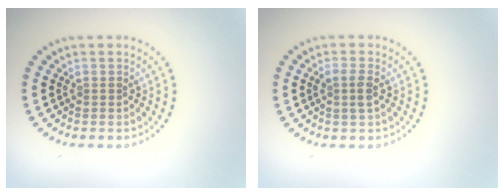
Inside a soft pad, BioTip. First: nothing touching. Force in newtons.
{"total": 1.7, "press": 1.6, "slide": 0.4}